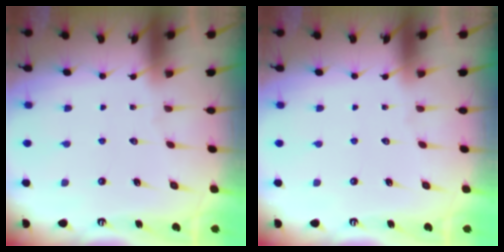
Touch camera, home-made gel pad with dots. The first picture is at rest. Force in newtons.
{"total": 0.0}